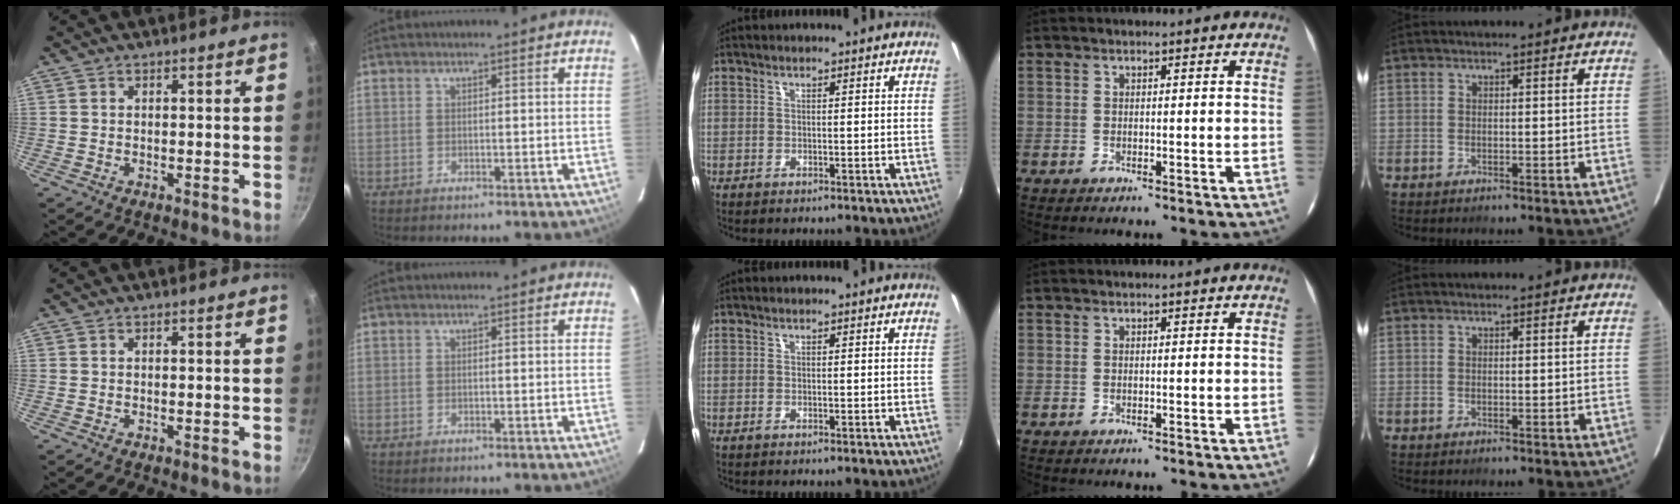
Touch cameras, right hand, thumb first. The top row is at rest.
{}